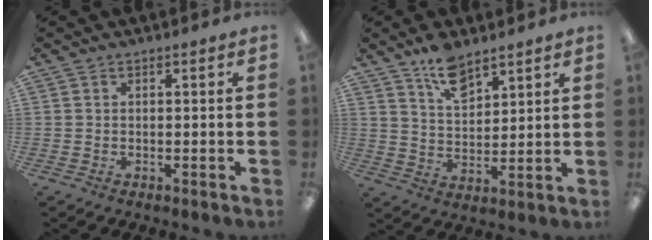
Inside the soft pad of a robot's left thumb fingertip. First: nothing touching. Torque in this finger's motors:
{"motor_torque": [1.14, 0.45, 0.74, -0.56, 0.02]}